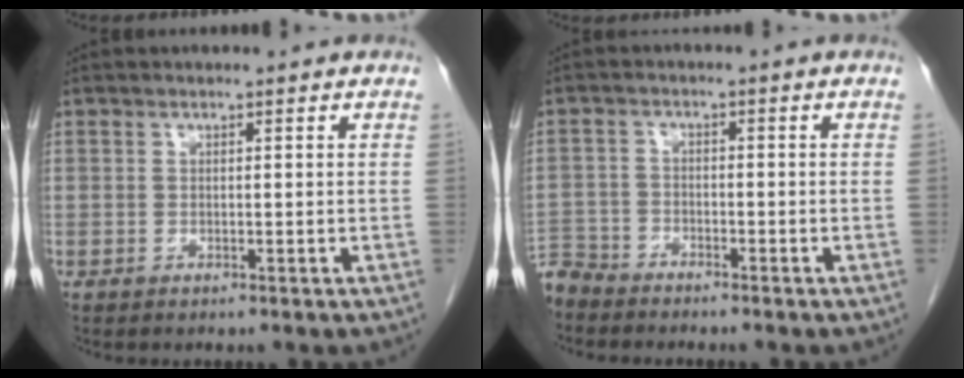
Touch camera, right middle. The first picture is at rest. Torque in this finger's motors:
{"motor_torque": [0.67, -0.87, 0.28, 0.01]}